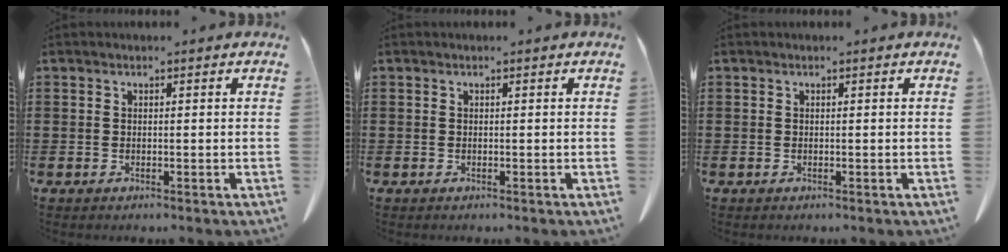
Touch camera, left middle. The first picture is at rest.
{"total": 0.0}
{"total": 0.0}